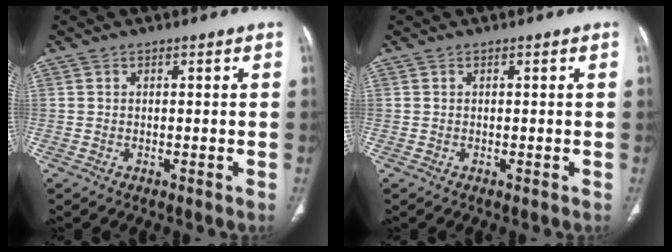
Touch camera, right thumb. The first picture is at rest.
{"total": 0.0}